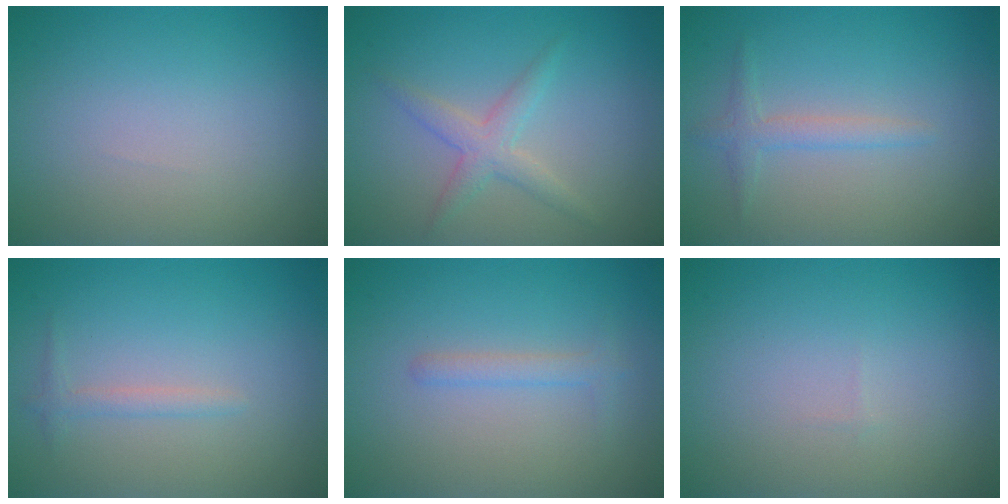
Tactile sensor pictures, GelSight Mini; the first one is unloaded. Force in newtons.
{"total": 2.3, "press": 2.3, "slide": 0.1}
{"total": 1.7, "press": 1.7, "slide": 0.1}
{"total": 1.1, "press": 1.1, "slide": 0.1}
{"total": 1.3, "press": 1.3, "slide": 0.1}
{"total": 0.0}